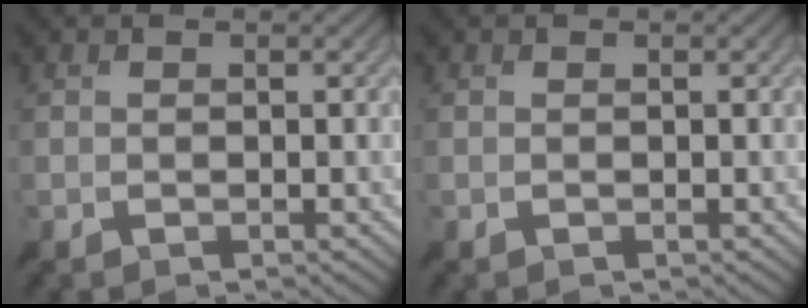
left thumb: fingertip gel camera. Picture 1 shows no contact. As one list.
[{"total": 0.0}]